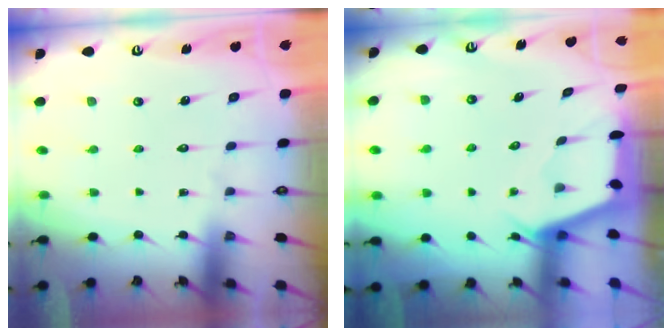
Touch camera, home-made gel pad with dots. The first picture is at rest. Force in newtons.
{"total": 2.1, "press": 2.0, "slide": 0.3}